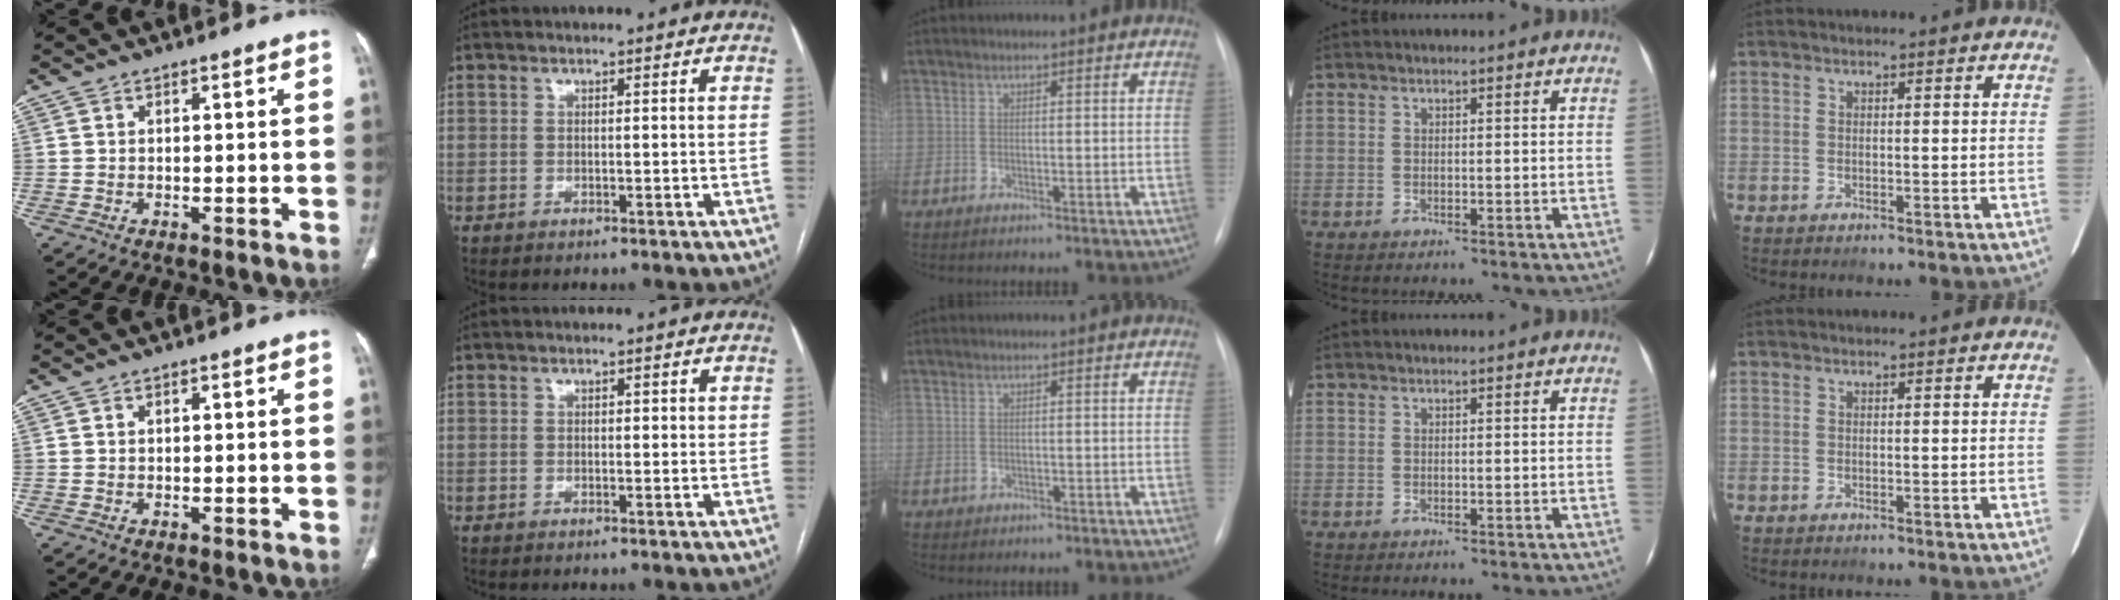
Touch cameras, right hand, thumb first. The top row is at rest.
{"thumb": {"total": 0.6, "force": [0.2, 0.4, 0.4], "torque": [-0.008, 0.001, 0.003]}, "index": {"total": 0.9, "force": [0.3, 0.5, 0.6], "torque": [-0.006, 0.003, 0.003]}, "middle": {"total": 0.7, "force": [-0.2, 0.6, 0.1], "torque": [-0.004, 0.002, 0.000]}}